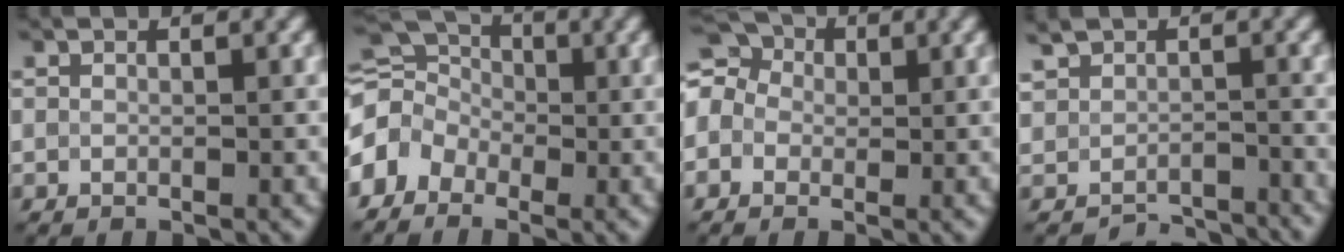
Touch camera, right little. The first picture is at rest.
{"total": 5.5, "force": [-1.6, 4.0, 3.4], "torque": [-0.065, 0.021, -0.041]}
{"total": 6.9, "force": [1.2, 5.7, 3.7], "torque": [-0.068, 0.041, -0.024]}
{"total": 3.2, "force": [-2.2, 2.1, 0.8], "torque": [0.001, -0.008, -0.042]}